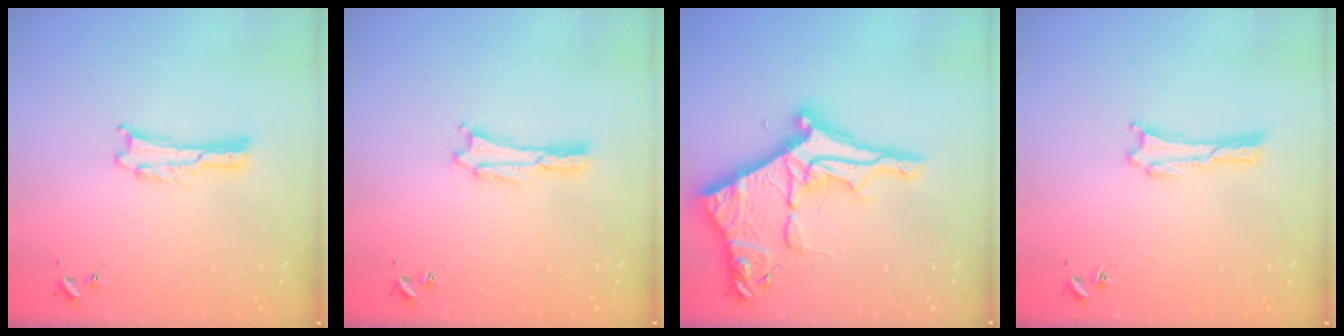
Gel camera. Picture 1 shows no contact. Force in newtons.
{"total": 1.8, "press": 1.8, "slide": 0.2}
{"total": 11.6, "press": 11.6, "slide": 1.1}
{"total": 0.0}